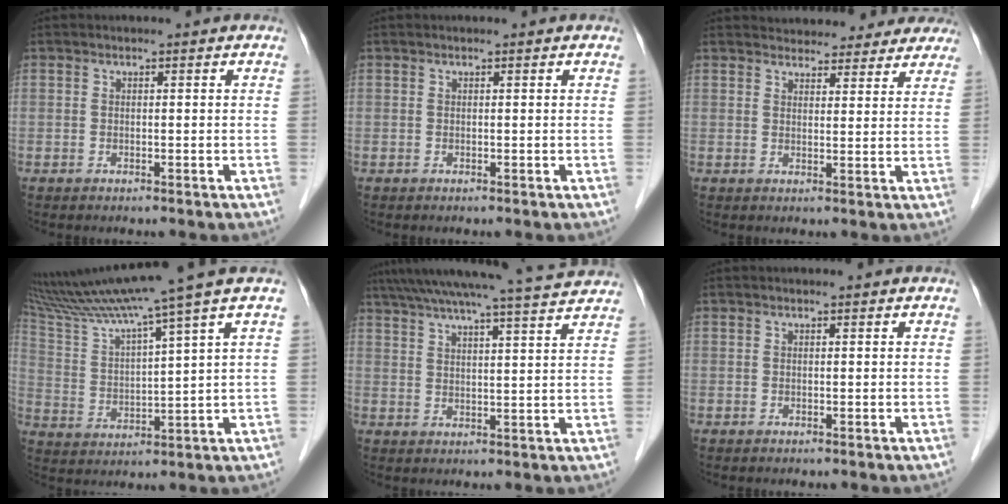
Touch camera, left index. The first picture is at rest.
{"total": 0.0}
{"total": 15.2, "force": [14.2, 4.7, 3.1], "torque": [-0.018, 0.012, 0.162]}
{"total": 14.5, "force": [11.7, -3.0, 8.0], "torque": [-0.146, -0.005, 0.202]}
{"total": 20.2, "force": [18.4, -0.4, 8.3], "torque": [-0.145, 0.008, 0.251]}
{"total": 0.0}